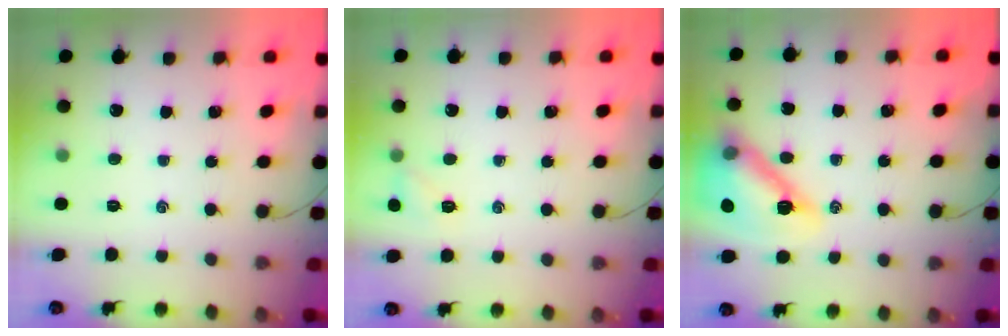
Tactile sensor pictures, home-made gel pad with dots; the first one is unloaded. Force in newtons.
{"total": 5.6, "press": 5.6, "slide": 1.0}
{"total": 18.4, "press": 18.1, "slide": 2.8}